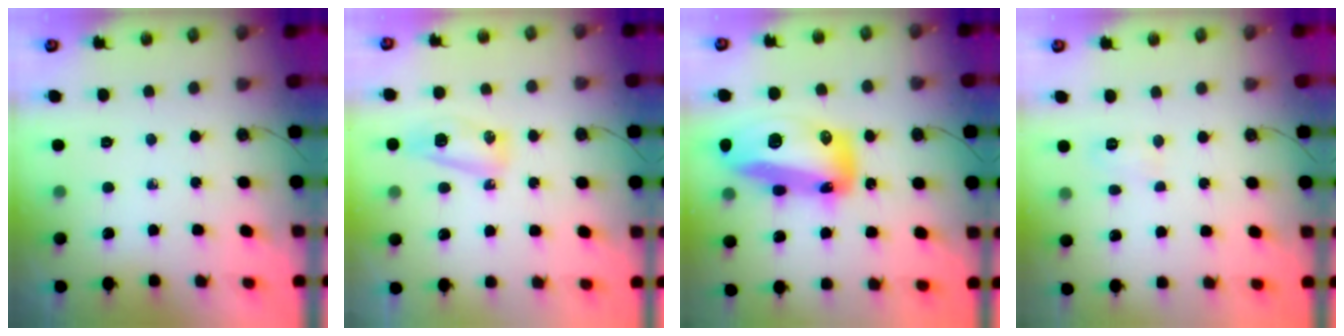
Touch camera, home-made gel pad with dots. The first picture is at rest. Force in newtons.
{"total": 9.4, "press": 7.9, "slide": 5.0}
{"total": 21.6, "press": 21.4, "slide": 2.6}
{"total": 3.9, "press": 3.7, "slide": 1.1}